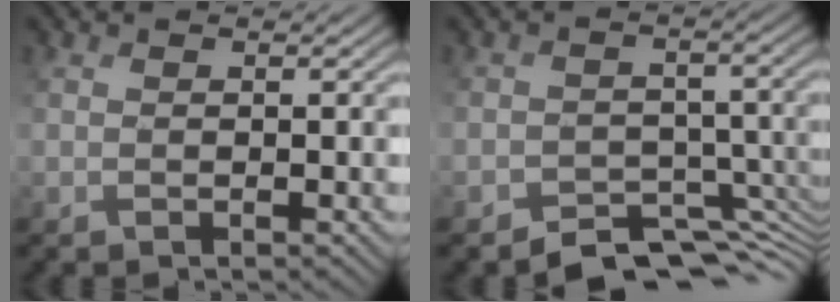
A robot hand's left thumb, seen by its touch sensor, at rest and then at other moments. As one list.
[{"total": 6.1, "force": [-5.2, 3.0, 1.5], "torque": [-0.007, -0.025, -0.089]}]